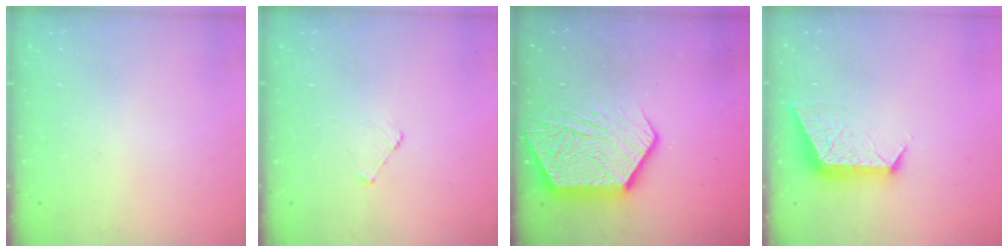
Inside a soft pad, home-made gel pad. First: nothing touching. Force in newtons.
{"total": 3.0, "press": 2.9, "slide": 0.3}
{"total": 17.4, "press": 17.4, "slide": 1.1}
{"total": 9.5, "press": 9.5, "slide": 0.2}